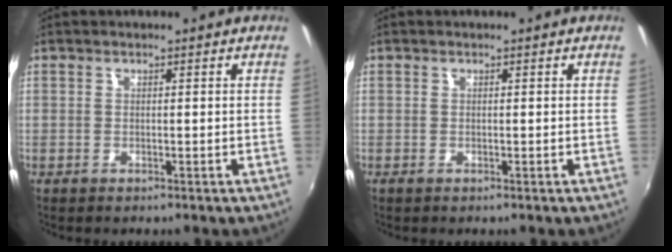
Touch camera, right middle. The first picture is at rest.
{"total": 0.0}